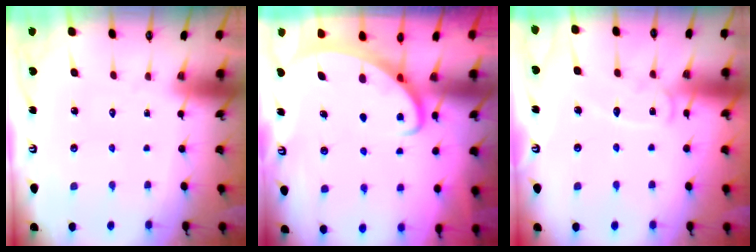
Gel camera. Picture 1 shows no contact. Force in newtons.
{"total": 2.5, "press": 2.5, "slide": 0.3}
{"total": 9.4, "press": 9.4, "slide": 0.8}